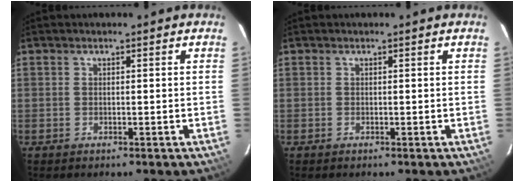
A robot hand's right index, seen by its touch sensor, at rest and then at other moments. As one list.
[{"total": 0.0}]